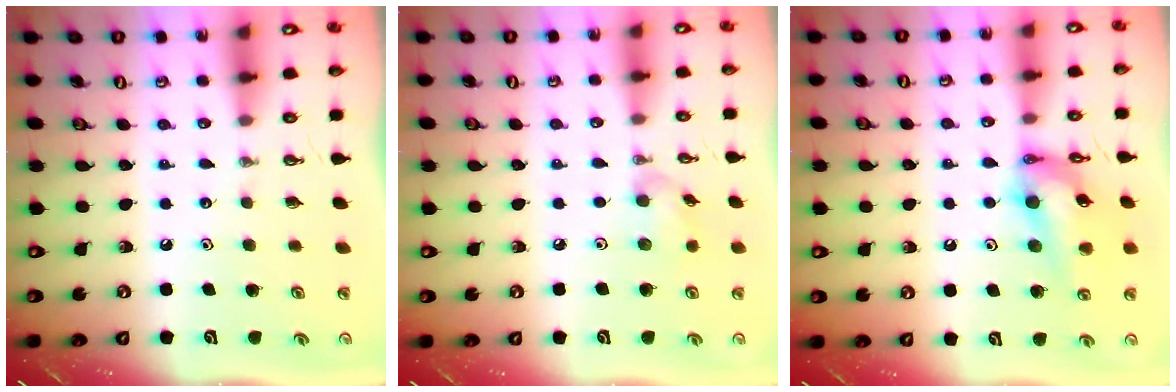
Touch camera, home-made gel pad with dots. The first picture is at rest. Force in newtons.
{"total": 7.8, "press": 7.8, "slide": 0.2}
{"total": 14.8, "press": 14.8, "slide": 1.3}